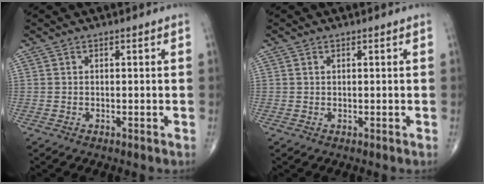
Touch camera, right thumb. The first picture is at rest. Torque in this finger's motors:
{"motor_torque": [-0.09, -0.08, -0.01, 0.32, -0.09]}